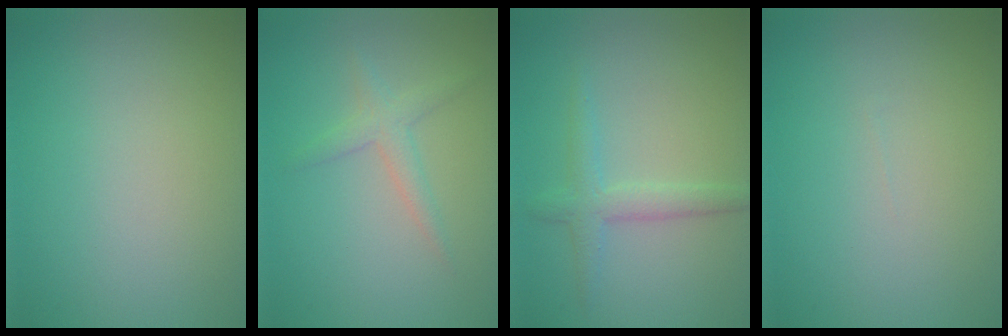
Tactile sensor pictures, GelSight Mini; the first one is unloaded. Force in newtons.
{"total": 1.9, "press": 1.9, "slide": 0.0}
{"total": 2.4, "press": 2.4, "slide": 0.2}
{"total": 0.0}